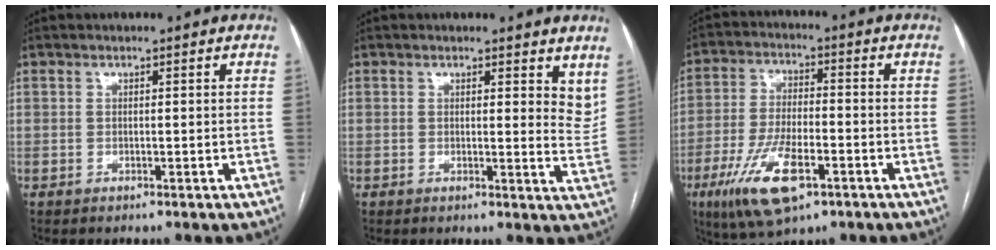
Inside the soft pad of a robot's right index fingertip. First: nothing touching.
{"total": 5.3, "force": [4.3, 1.7, 2.5], "torque": [-0.017, -0.027, 0.035]}
{"total": 12.5, "force": [-6.0, 4.2, 10.1], "torque": [-0.206, -0.013, -0.101]}